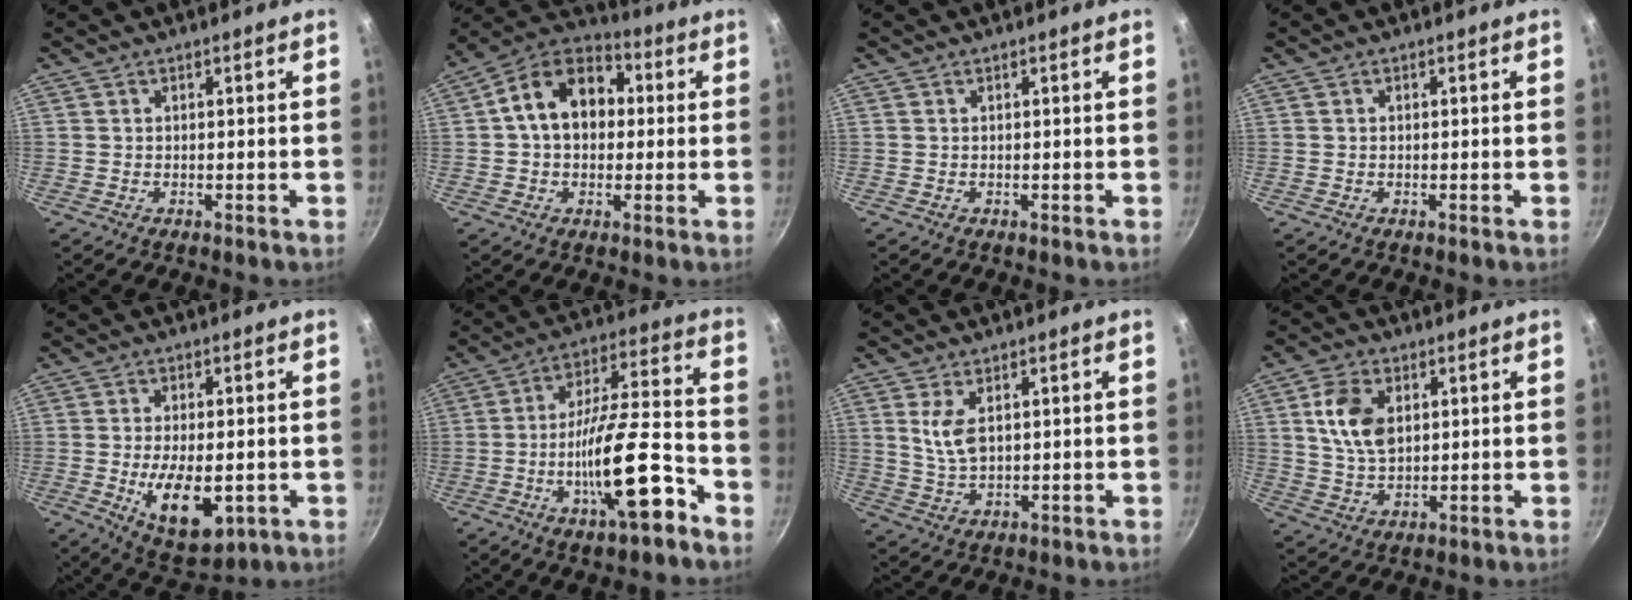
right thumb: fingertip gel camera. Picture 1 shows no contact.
{"total": 14.1, "force": [1.7, 10.3, 9.5], "torque": [-0.120, 0.031, 0.006]}
{"total": 0.0}
{"total": 0.0}
{"total": 10.7, "force": [-2.0, 5.4, 9.0], "torque": [-0.130, -0.007, -0.015]}
{"total": 17.4, "force": [-7.8, 4.7, 14.8], "torque": [-0.228, 0.049, -0.134]}
{"total": 5.7, "force": [1.7, 2.9, 4.6], "torque": [-0.086, -0.013, 0.038]}
{"total": 9.6, "force": [2.4, 6.0, 7.0], "torque": [-0.121, -0.007, 0.047]}